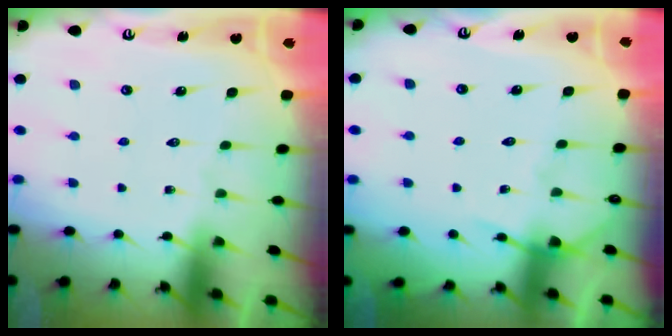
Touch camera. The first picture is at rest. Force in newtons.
{"total": 5.3, "press": 5.3, "slide": 0.5}